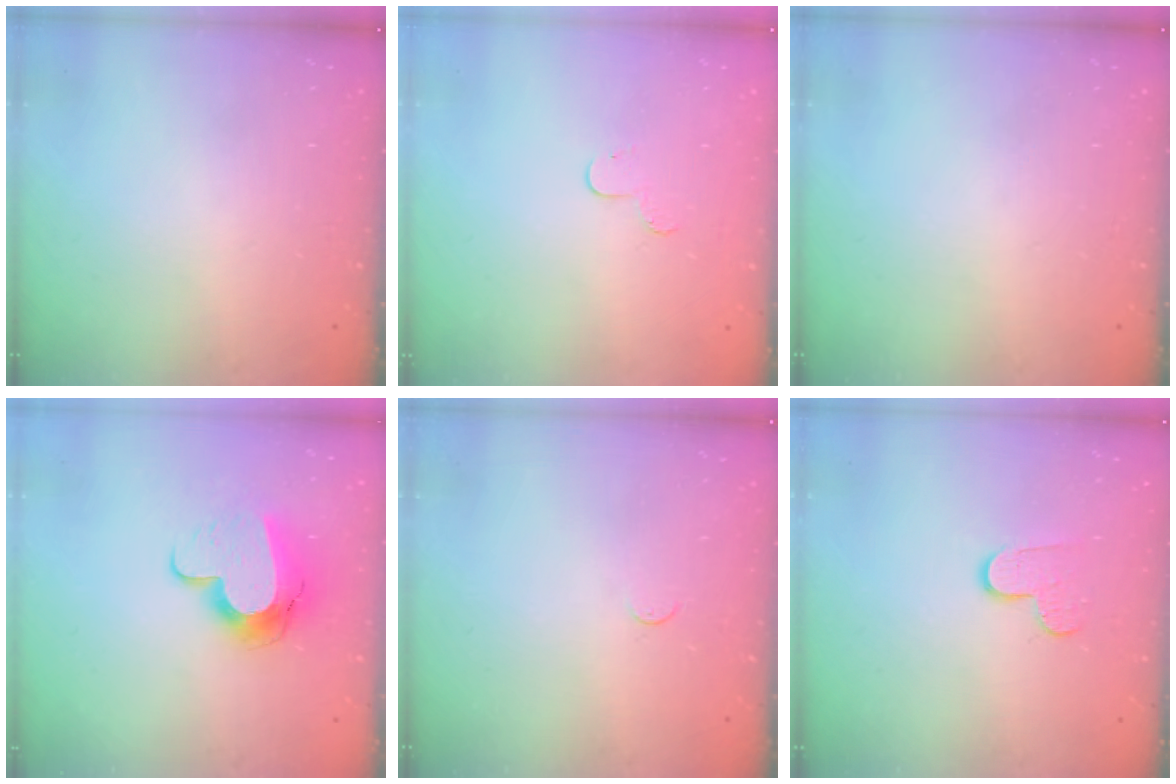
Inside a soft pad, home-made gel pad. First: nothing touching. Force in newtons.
{"total": 4.8, "press": 4.8, "slide": 0.5}
{"total": 0.0}
{"total": 12.6, "press": 12.5, "slide": 1.1}
{"total": 2.7, "press": 2.7, "slide": 0.4}
{"total": 7.9, "press": 7.9, "slide": 0.5}